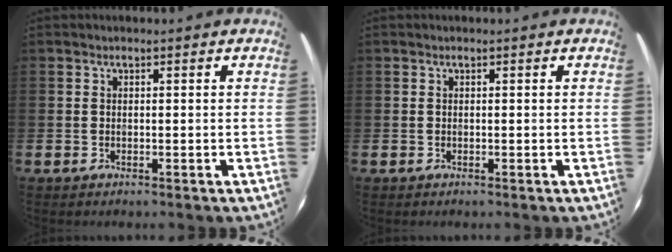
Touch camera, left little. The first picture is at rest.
{"total": 0.0}